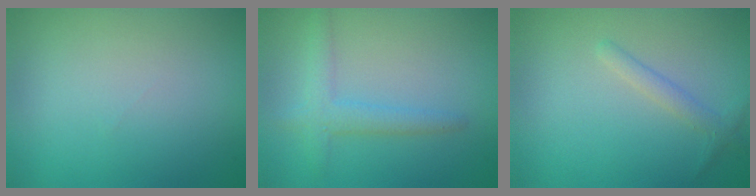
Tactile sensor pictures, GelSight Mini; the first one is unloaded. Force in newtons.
{"total": 2.3, "press": 2.3, "slide": 0.2}
{"total": 1.4, "press": 1.4, "slide": 0.0}